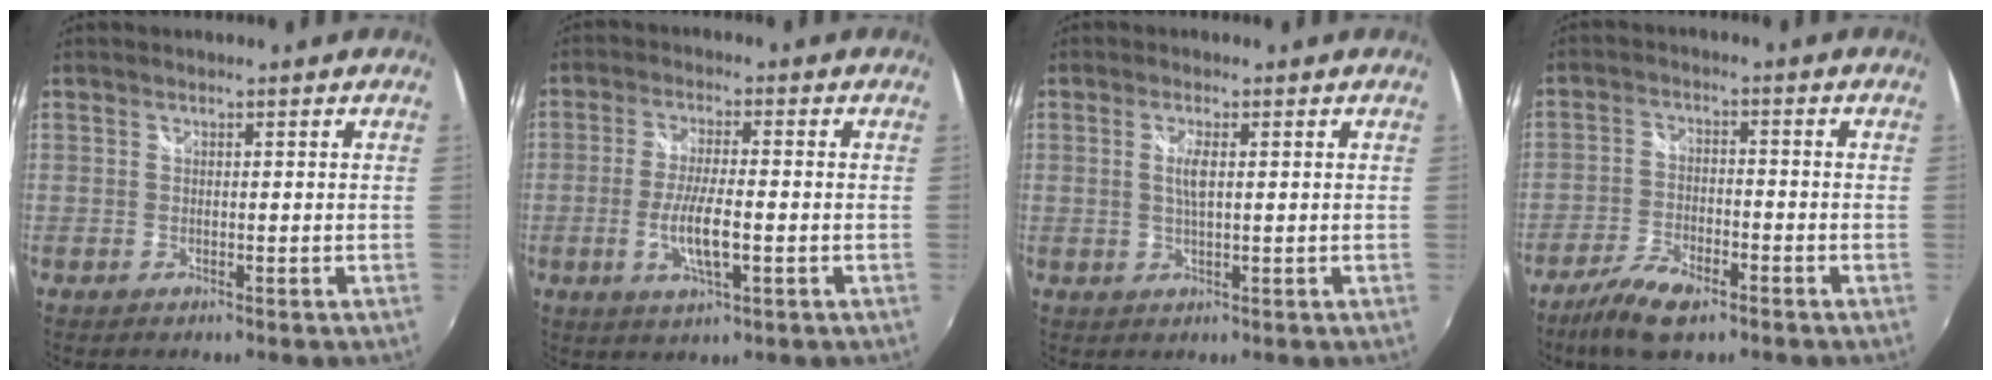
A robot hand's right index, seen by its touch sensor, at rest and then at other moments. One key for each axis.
{"total": 7.3, "fx": -1.9, "fy": 1.4, "fz": 6.9, "tx": -0.136, "ty": -0.008, "tz": -0.035}
{"total": 2.8, "fx": 0.4, "fy": 0.4, "fz": 2.7, "tx": -0.053, "ty": -0.003, "tz": 0.008}
{"total": 9.3, "fx": -6.3, "fy": 3.4, "fz": 5.9, "tx": -0.140, "ty": -0.017, "tz": -0.123}